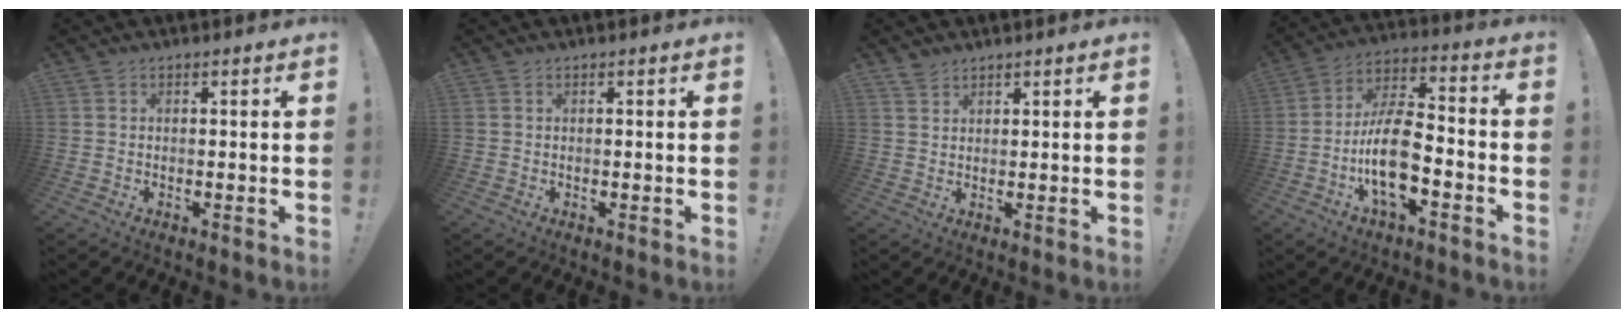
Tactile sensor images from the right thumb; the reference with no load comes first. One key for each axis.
{"total": 0.0}
{"total": 2.5, "fx": 2.2, "fy": 1.0, "fz": 0.5, "tx": 0.003, "ty": -0.016, "tz": 0.040}
{"total": 15.2, "fx": -5.4, "fy": 6.9, "fz": 12.5, "tx": -0.254, "ty": 0.024, "tz": -0.092}